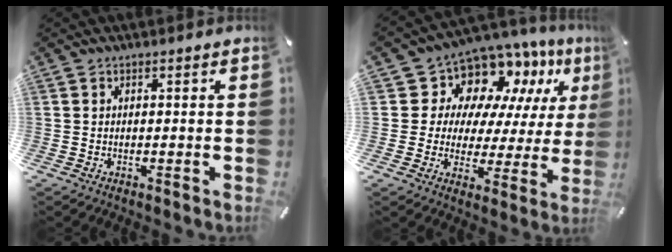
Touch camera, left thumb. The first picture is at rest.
{"total": 11.5, "force": [8.2, 7.8, 2.1], "torque": [-0.042, -0.083, 0.149]}